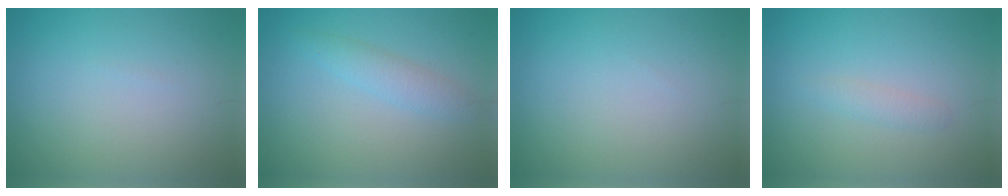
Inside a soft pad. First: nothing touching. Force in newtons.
{"total": 2.1, "press": 2.1, "slide": 0.0}
{"total": 0.0}
{"total": 1.1, "press": 1.1, "slide": 0.0}